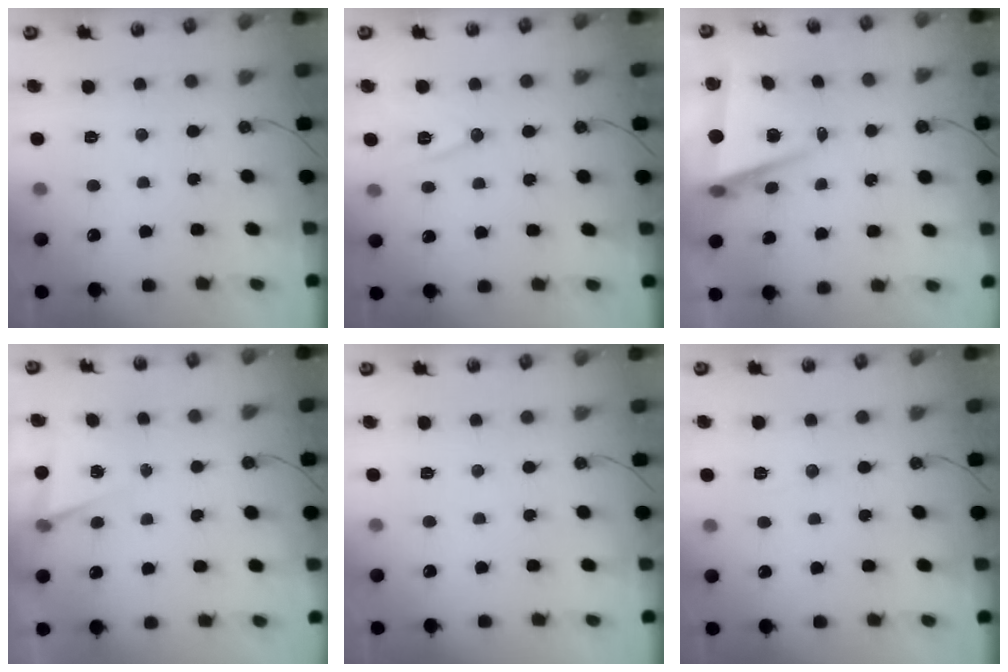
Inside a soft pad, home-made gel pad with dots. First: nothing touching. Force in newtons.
{"total": 9.5, "press": 8.8, "slide": 3.7}
{"total": 7.1, "press": 6.3, "slide": 3.2}
{"total": 5.2, "press": 2.7, "slide": 4.5}
{"total": 0.0}
{"total": 5.9, "press": 5.8, "slide": 1.3}